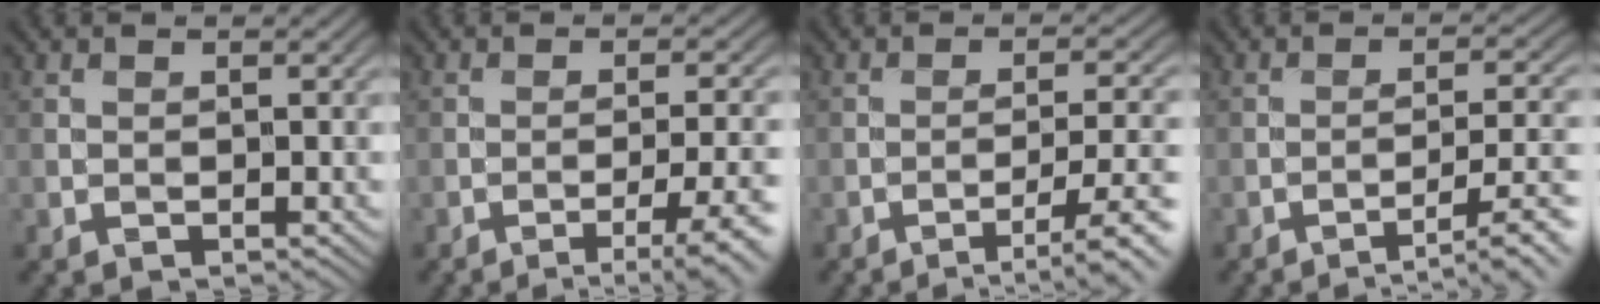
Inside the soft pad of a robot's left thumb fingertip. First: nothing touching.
{"total": 6.7, "force": [-3.7, 1.3, 5.5], "torque": [-0.088, 0.002, -0.046]}
{"total": 6.3, "force": [-3.4, 1.3, 5.2], "torque": [-0.086, -0.001, -0.044]}
{"total": 6.8, "force": [-4.2, 1.5, 5.2], "torque": [-0.080, 0.005, -0.057]}